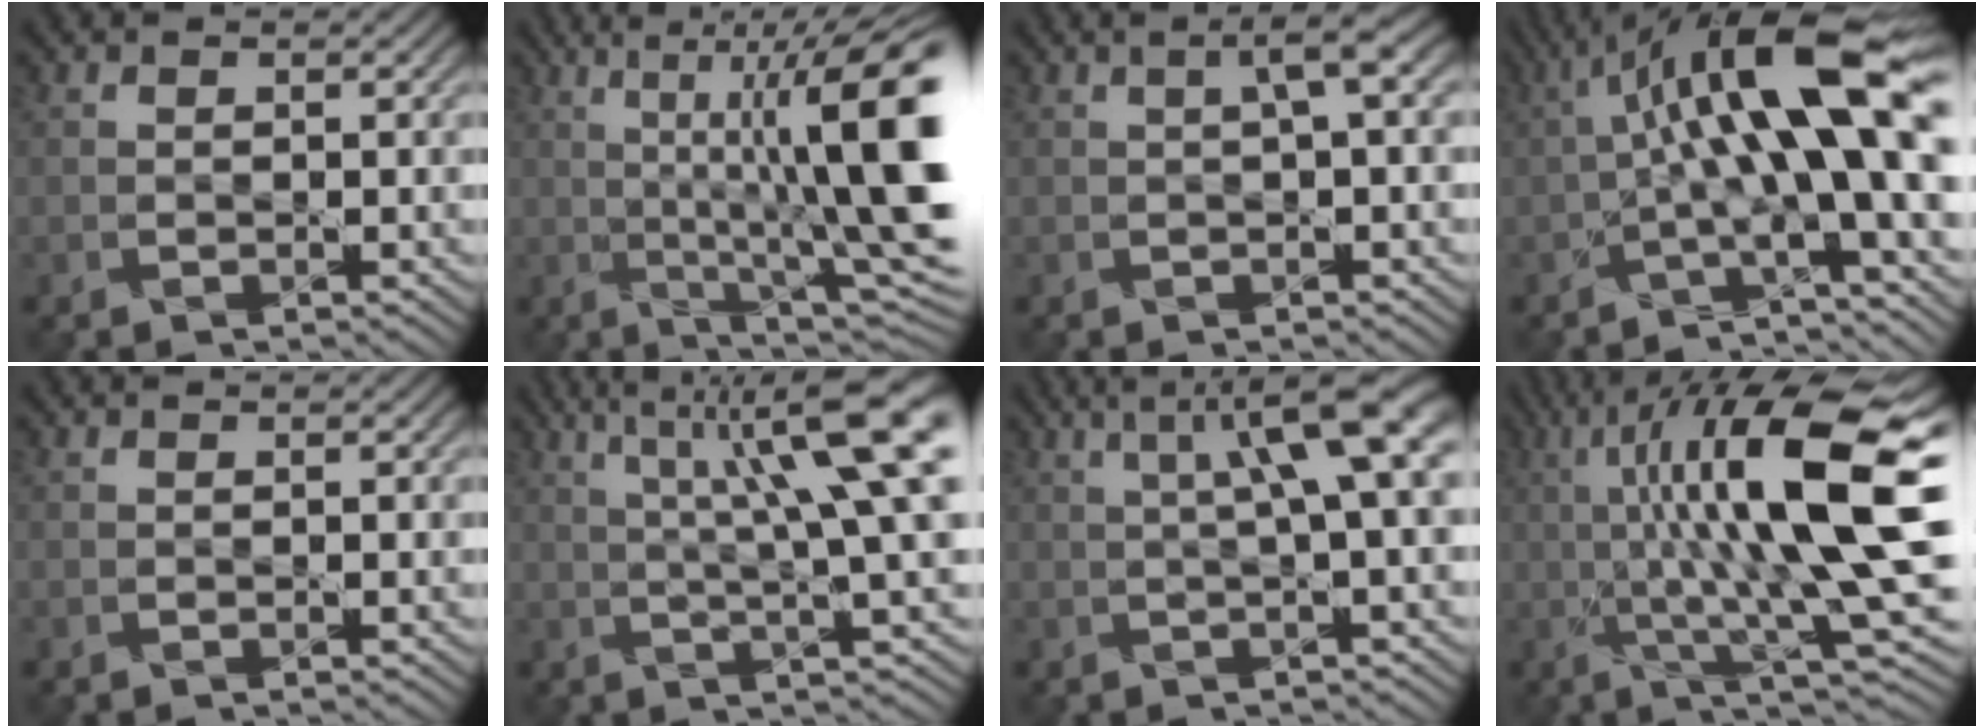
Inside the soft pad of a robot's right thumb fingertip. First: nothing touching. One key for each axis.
{"total": 16.1, "fx": 2.2, "fy": 3.8, "fz": 15.5, "tx": -0.225, "ty": 0.021, "tz": 0.048}
{"total": 2.4, "fx": 0.7, "fy": 0.0, "fz": 2.3, "tx": -0.037, "ty": 0.014, "tz": 0.012}
{"total": 15.2, "fx": 1.5, "fy": 4.0, "fz": 14.6, "tx": -0.235, "ty": 0.024, "tz": 0.016}
{"total": 0.0}
{"total": 11.2, "fx": 4.0, "fy": 1.6, "fz": 10.4, "tx": -0.159, "ty": 0.014, "tz": 0.067}
{"total": 7.4, "fx": 2.0, "fy": 0.9, "fz": 7.0, "tx": -0.102, "ty": 0.028, "tz": 0.029}
{"total": 16.2, "fx": 1.9, "fy": 3.1, "fz": 15.8, "tx": -0.251, "ty": 0.013, "tz": 0.039}